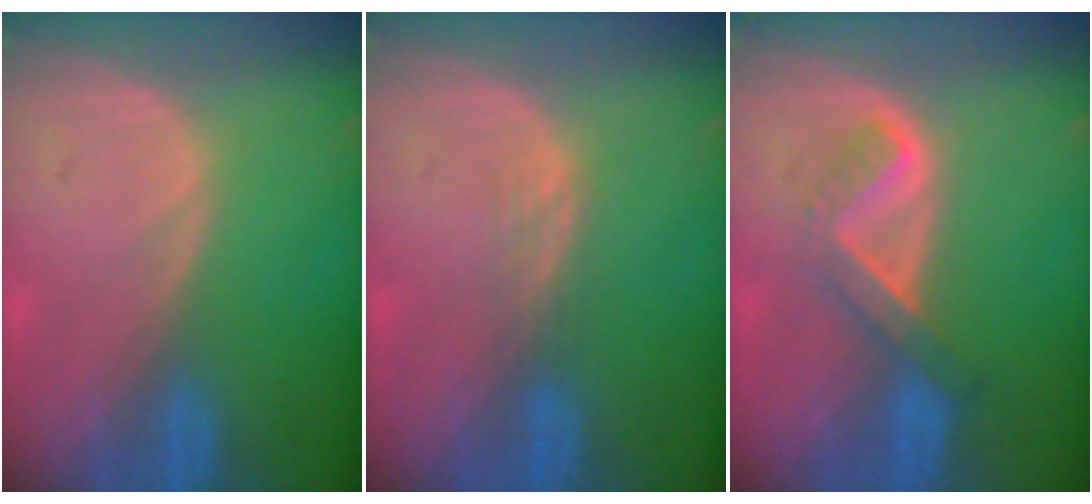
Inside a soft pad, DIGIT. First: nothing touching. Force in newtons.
{"total": 1.5, "press": 1.5, "slide": 0.3}
{"total": 5.2, "press": 4.6, "slide": 2.6}